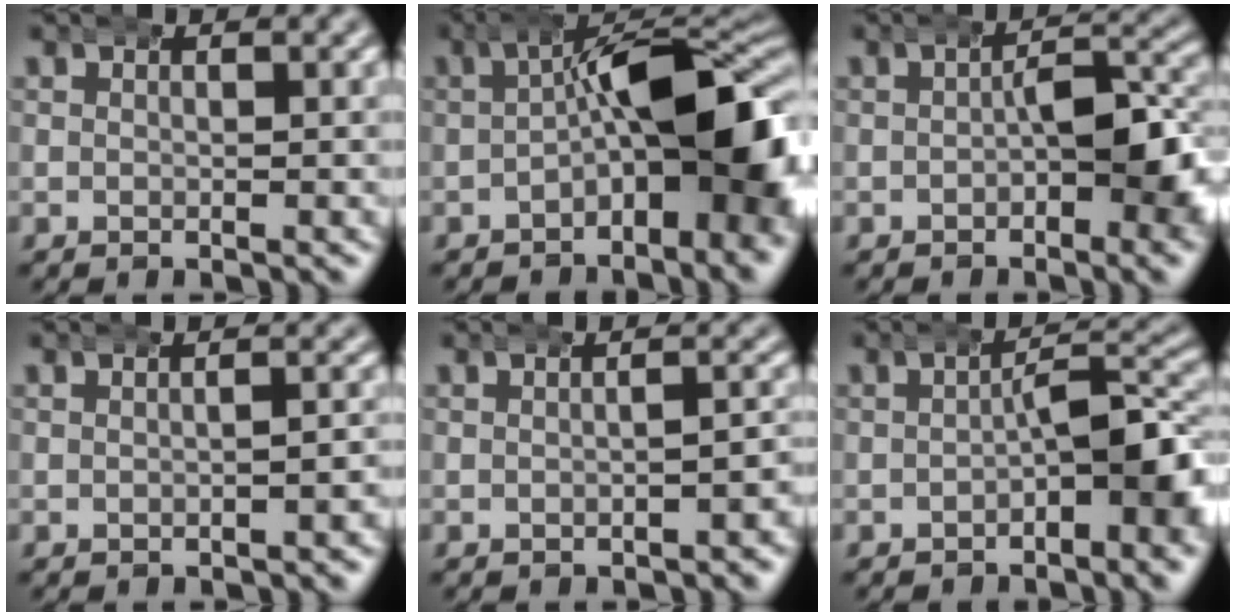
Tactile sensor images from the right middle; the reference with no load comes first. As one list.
[{"total": 10.7, "force": [-0.9, 4.6, 9.6], "torque": [-0.117, -0.005, -0.013]}, {"total": 3.9, "force": [-0.7, 1.3, 3.6], "torque": [-0.052, -0.003, -0.012]}, {"total": 1.4, "force": [-1.1, 0.4, 0.7], "torque": [-0.011, 0.000, -0.016]}, {"total": 2.0, "force": [-1.7, 0.6, 1.0], "torque": [-0.018, -0.003, -0.022]}, {"total": 4.5, "force": [-1.4, 1.4, 4.0], "torque": [-0.056, 0.001, -0.020]}]